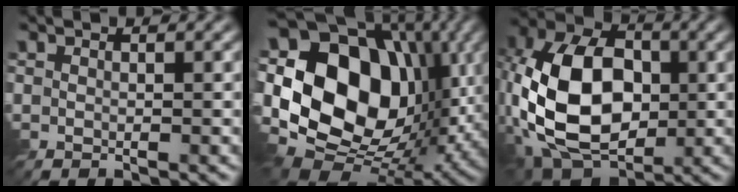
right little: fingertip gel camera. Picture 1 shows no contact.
{"total": 17.4, "force": [2.6, 12.5, 11.9], "torque": [-0.228, 0.017, 0.036]}
{"total": 14.1, "force": [-2.0, 9.3, 10.4], "torque": [-0.222, 0.004, -0.057]}